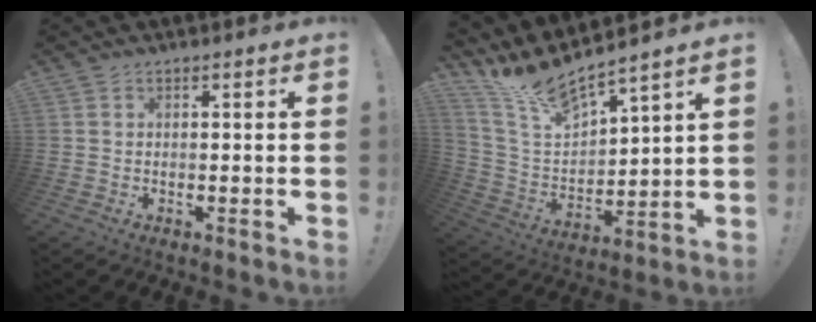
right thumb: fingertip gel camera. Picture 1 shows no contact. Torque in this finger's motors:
{"motor_torque": [-0.05, 0.21, 0.43, 0.16, 0.01]}